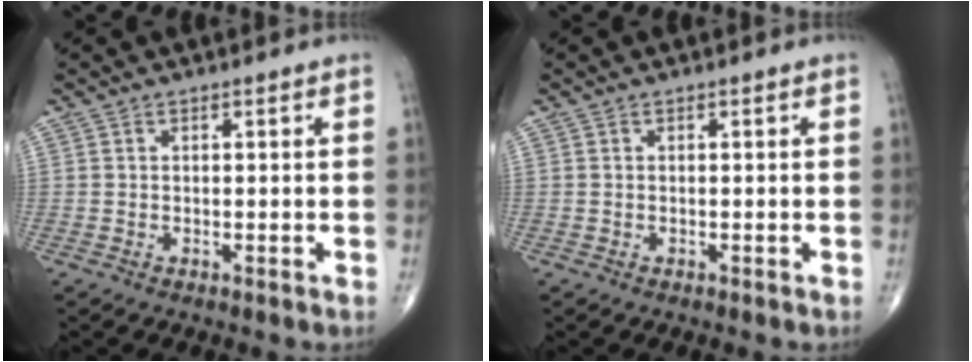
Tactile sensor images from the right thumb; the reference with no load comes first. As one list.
[{"total": 0.0}]